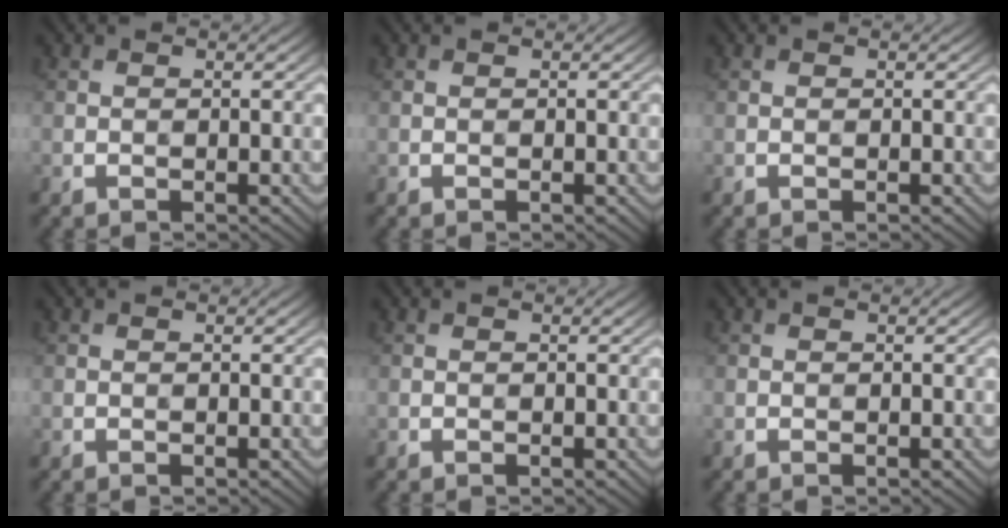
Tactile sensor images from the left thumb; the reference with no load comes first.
{"total": 0.0}
{"total": 0.0}
{"total": 0.0}
{"total": 0.0}
{"total": 0.0}